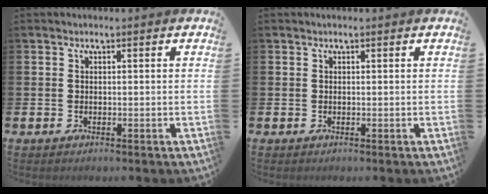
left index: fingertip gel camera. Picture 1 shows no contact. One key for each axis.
{"total": 0.0}